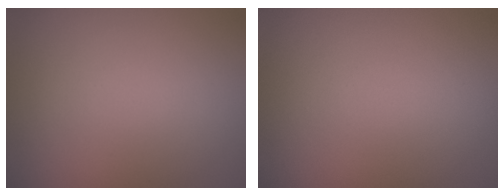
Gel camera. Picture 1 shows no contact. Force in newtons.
{"total": 0.0}